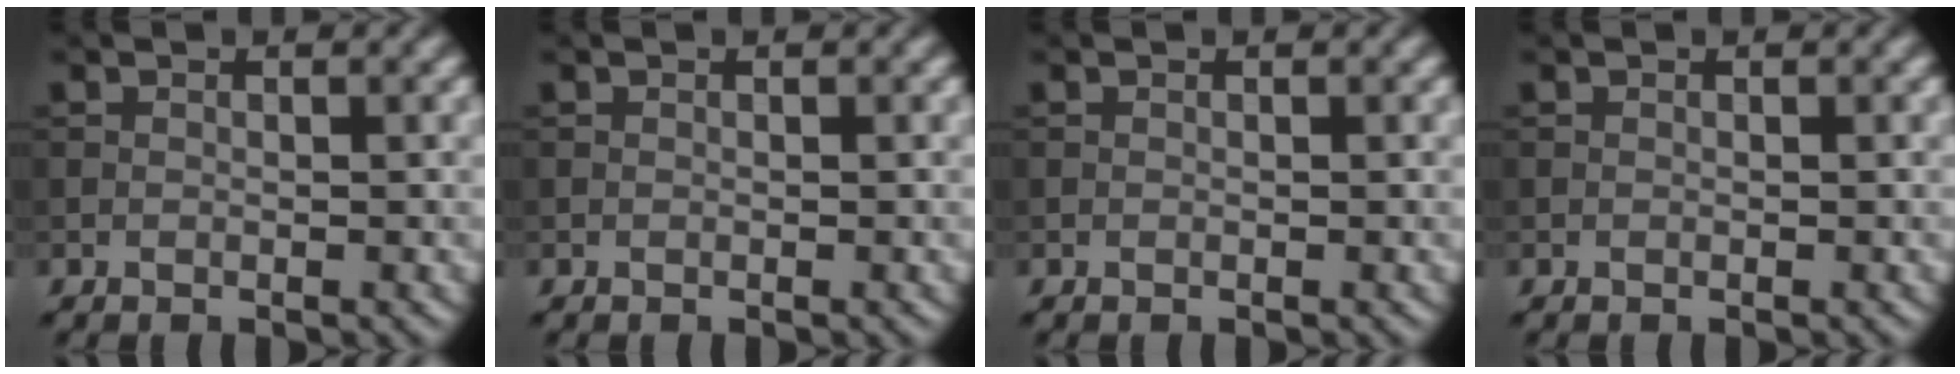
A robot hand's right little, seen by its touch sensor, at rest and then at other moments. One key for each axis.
{"total": 0.0}
{"total": 0.0}
{"total": 0.0}